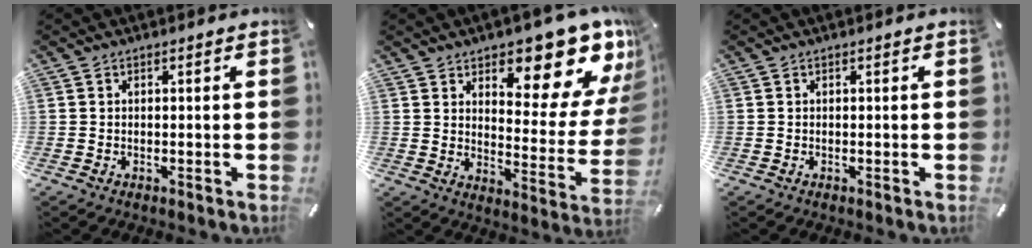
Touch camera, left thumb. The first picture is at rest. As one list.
[{"total": 15.1, "force": [10.5, 6.4, 8.8], "torque": [-0.091, -0.102, 0.169]}, {"total": 0.0}]